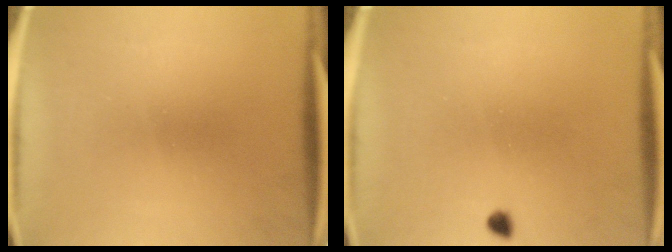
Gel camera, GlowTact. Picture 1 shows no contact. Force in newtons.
{"total": 1.2}